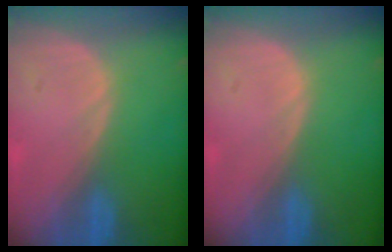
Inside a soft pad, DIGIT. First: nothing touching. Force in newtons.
{"total": 0.0}